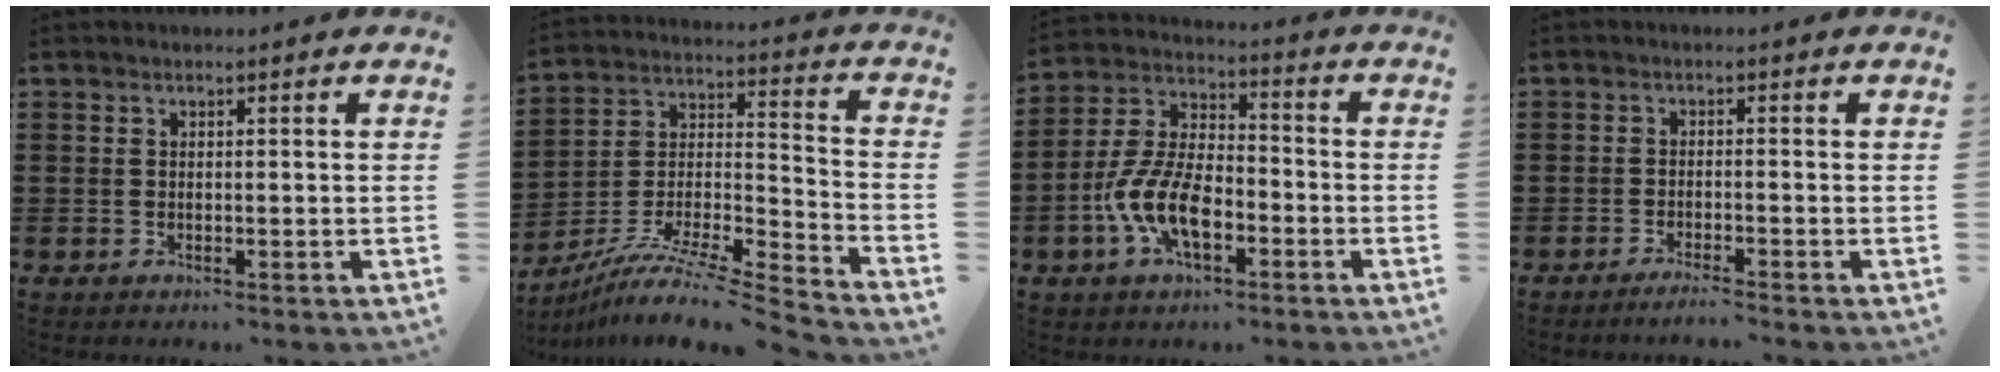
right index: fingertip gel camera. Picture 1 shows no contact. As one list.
[{"total": 9.8, "force": [-8.2, 0.5, 5.4], "torque": [-0.100, 0.000, -0.167]}, {"total": 9.8, "force": [-4.0, 4.6, 7.6], "torque": [-0.183, -0.004, -0.080]}, {"total": 1.8, "force": [-1.6, -0.3, 0.8], "torque": [-0.013, -0.002, -0.028]}]